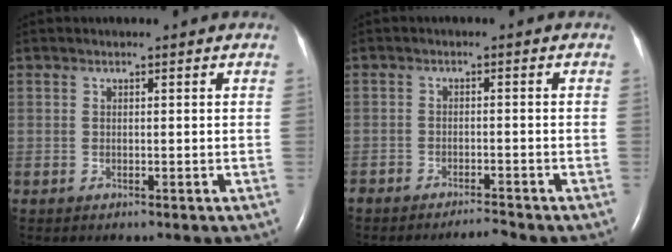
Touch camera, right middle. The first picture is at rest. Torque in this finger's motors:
{"motor_torque": [-0.09, 0.01, -0.02, 0.00]}